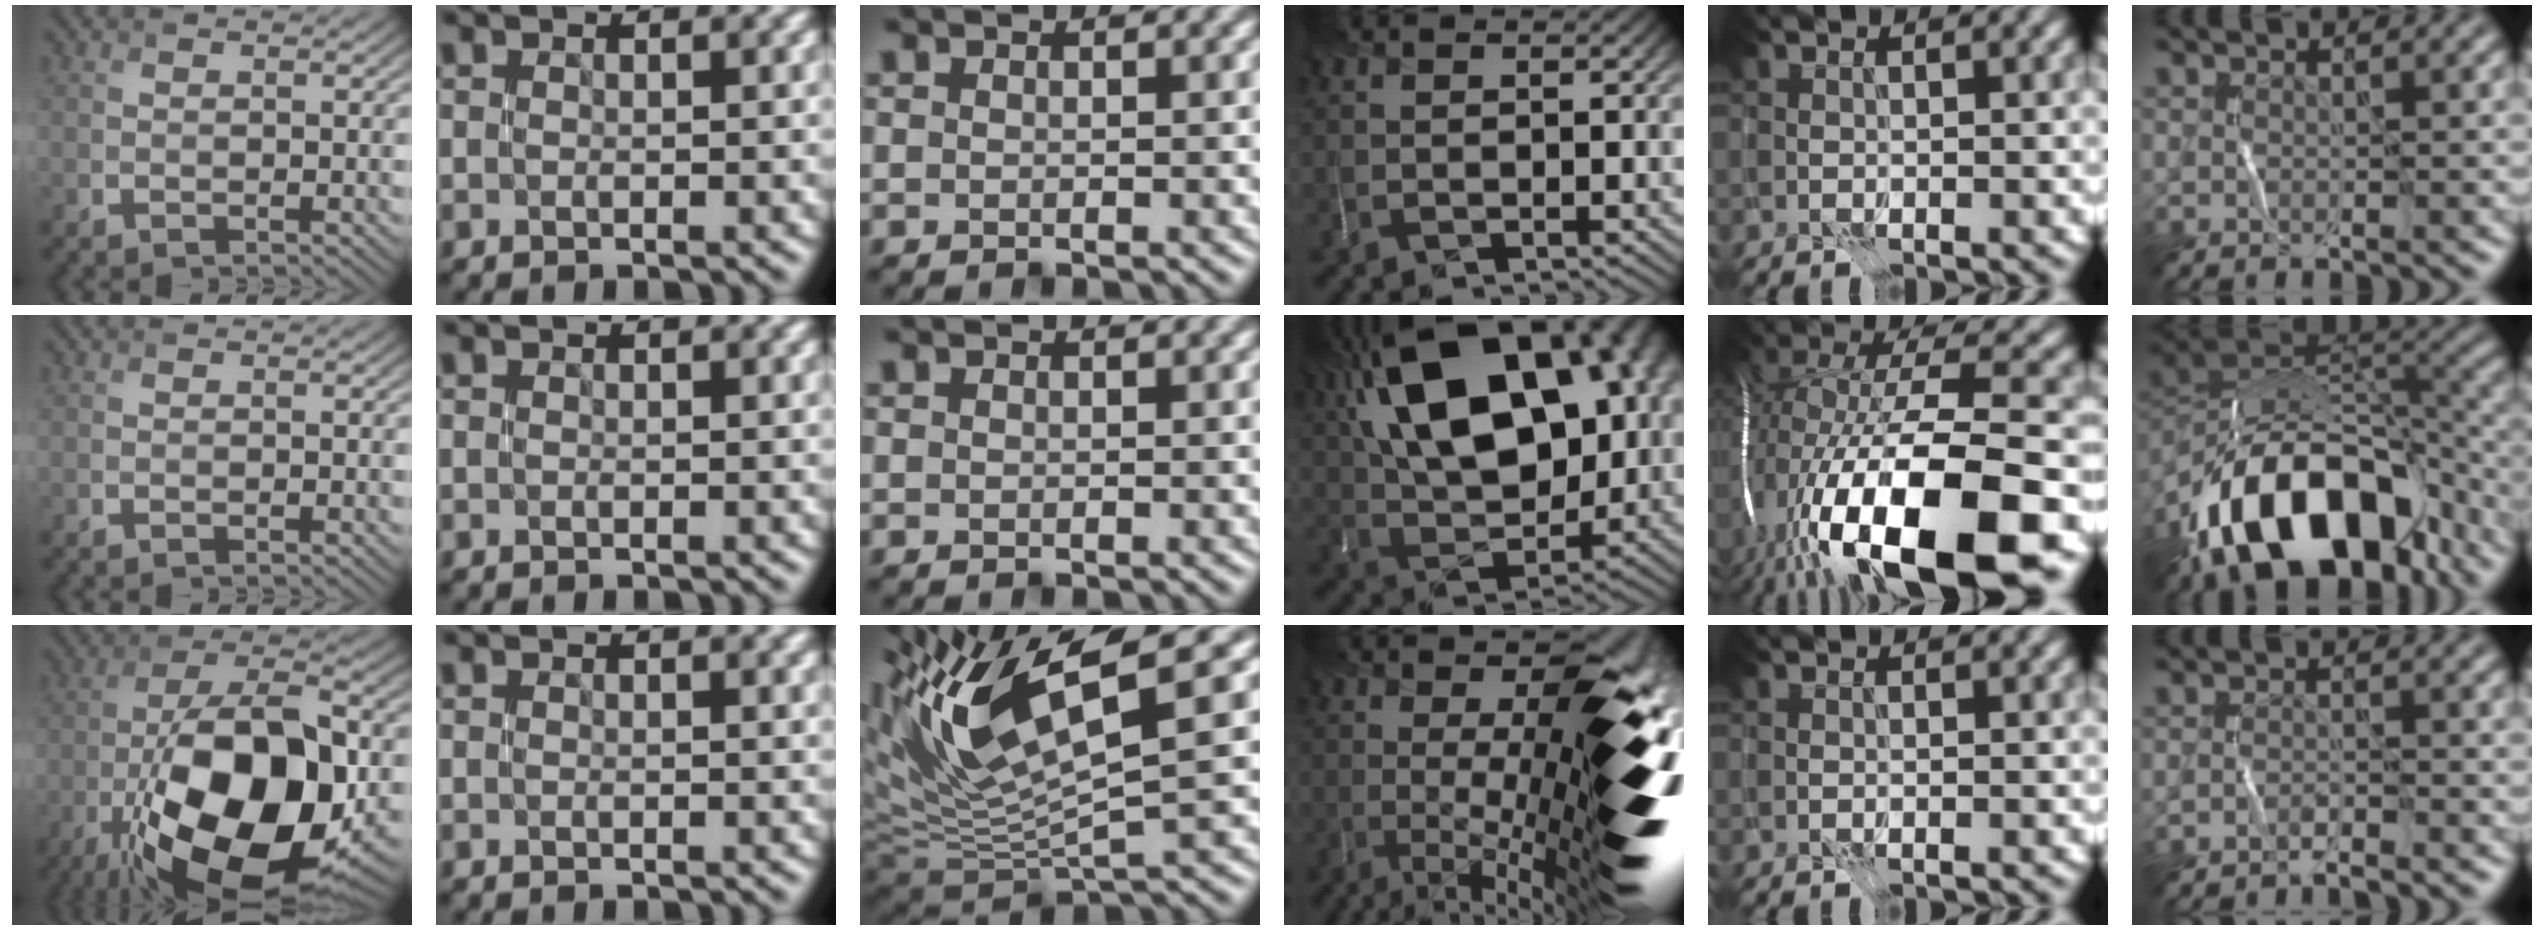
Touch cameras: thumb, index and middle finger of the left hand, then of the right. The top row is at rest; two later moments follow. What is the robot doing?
{"motion": "open", "object": "stapler"}